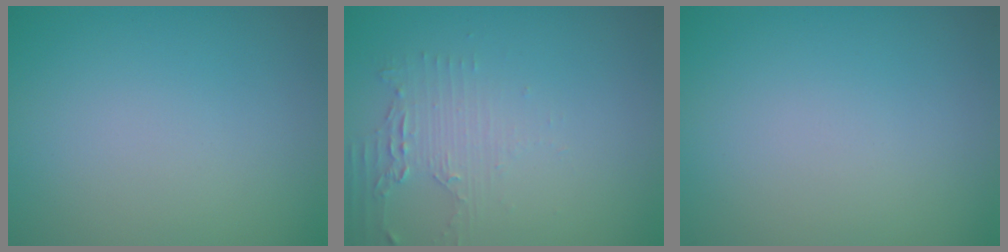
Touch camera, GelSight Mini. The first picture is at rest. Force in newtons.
{"total": 2.1, "press": 1.6, "slide": 1.4}
{"total": 0.0}